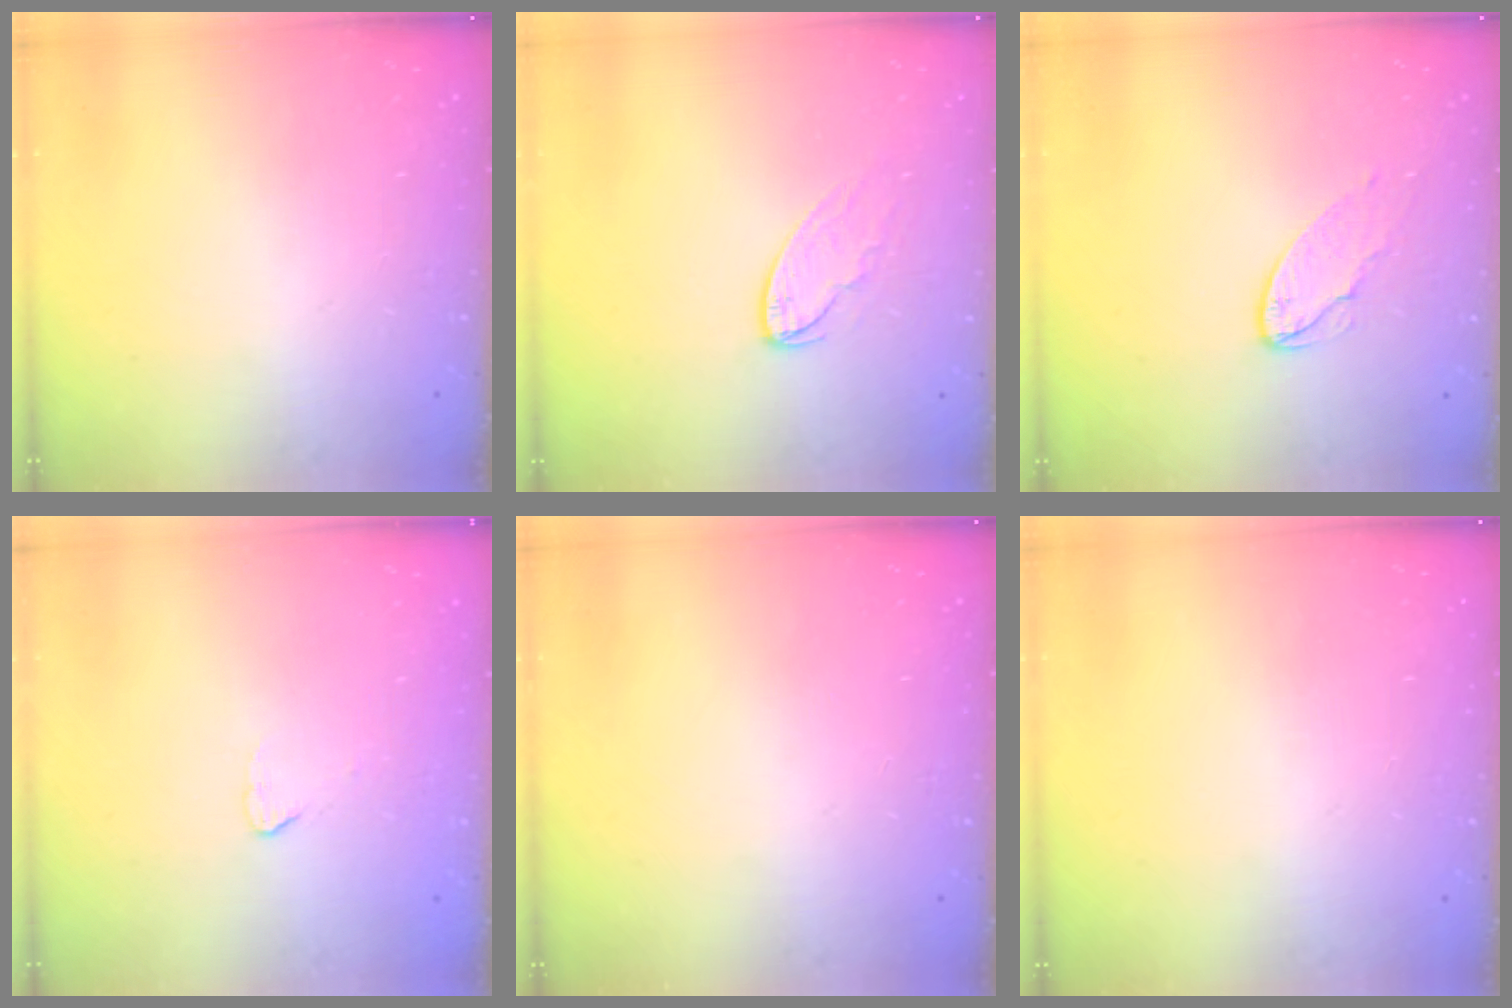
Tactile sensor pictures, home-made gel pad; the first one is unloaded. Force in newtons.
{"total": 6.6, "press": 6.6, "slide": 0.3}
{"total": 6.9, "press": 6.9, "slide": 0.3}
{"total": 2.5, "press": 2.5, "slide": 0.2}
{"total": 0.0}
{"total": 0.0}